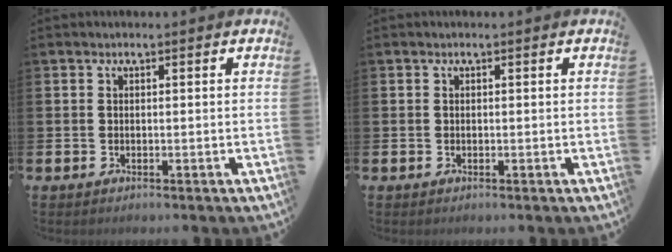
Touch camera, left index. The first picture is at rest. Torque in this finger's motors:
{"motor_torque": [-0.22, -0.20, -0.05, -0.01]}